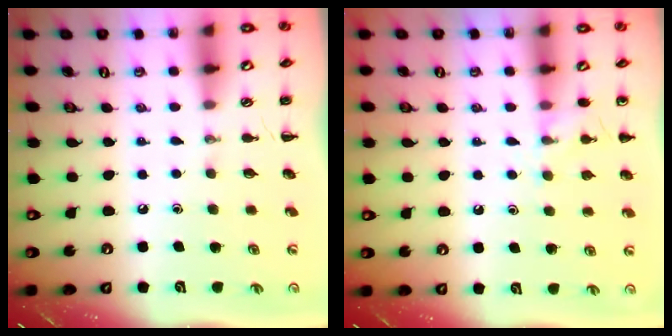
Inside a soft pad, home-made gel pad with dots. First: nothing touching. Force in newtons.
{"total": 8.0, "press": 7.8, "slide": 1.8}